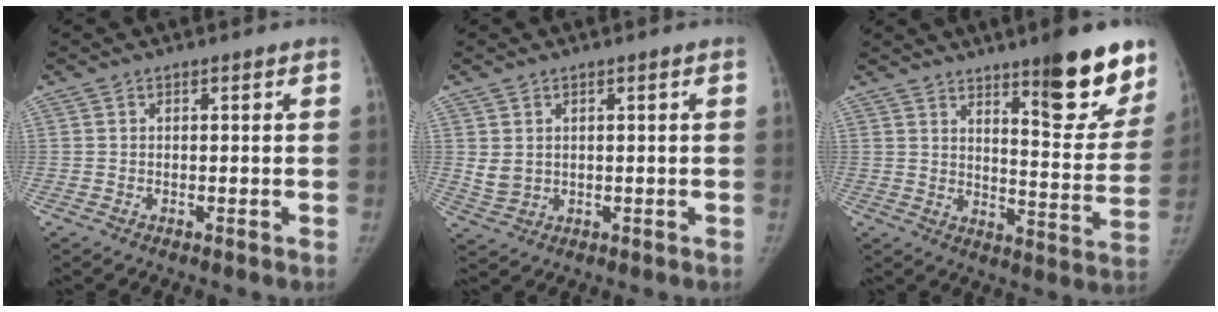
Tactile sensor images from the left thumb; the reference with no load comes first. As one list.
[{"total": 3.0, "force": [0.9, 2.4, 1.7], "torque": [-0.024, -0.011, 0.028]}, {"total": 17.2, "force": [11.1, 4.3, 12.4], "torque": [-0.107, -0.079, 0.158]}]